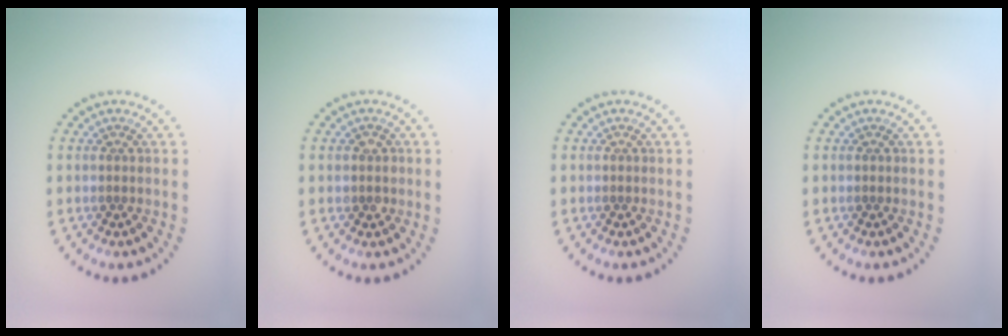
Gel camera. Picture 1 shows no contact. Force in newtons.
{"total": 1.4, "press": 1.3, "slide": 0.5}
{"total": 0.0}
{"total": 0.0}